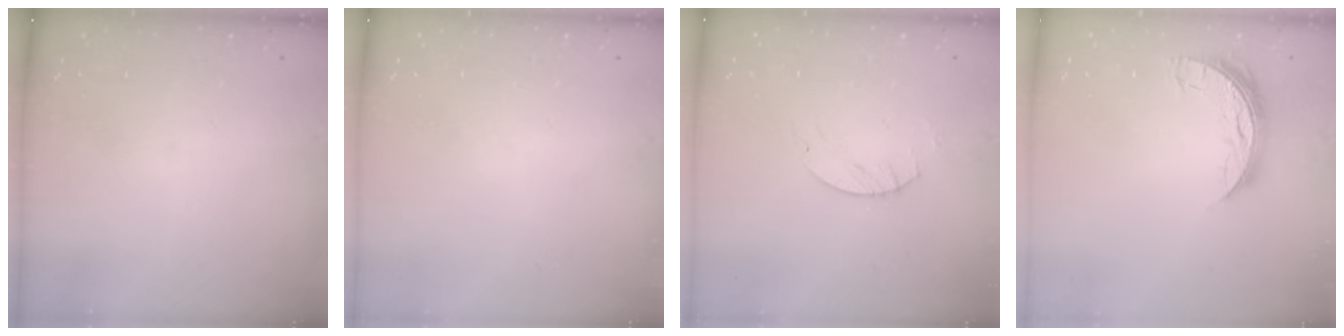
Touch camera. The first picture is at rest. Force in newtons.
{"total": 0.0}
{"total": 2.6, "press": 2.6, "slide": 0.3}
{"total": 7.7, "press": 7.6, "slide": 0.6}